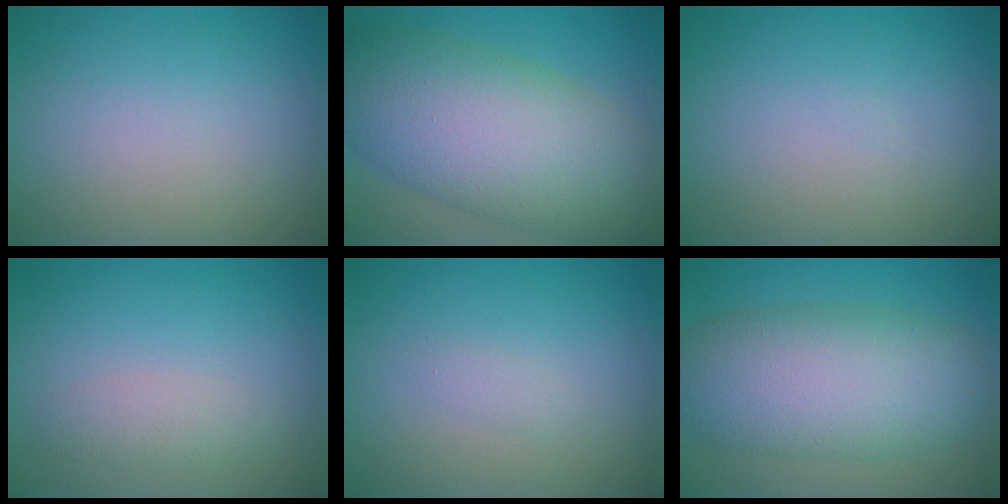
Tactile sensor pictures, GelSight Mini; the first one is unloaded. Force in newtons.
{"total": 12.3, "press": 12.3, "slide": 0.4}
{"total": 0.0}
{"total": 1.7, "press": 1.7, "slide": 0.1}
{"total": 0.7, "press": 0.7, "slide": 0.0}
{"total": 9.4, "press": 9.4, "slide": 0.5}